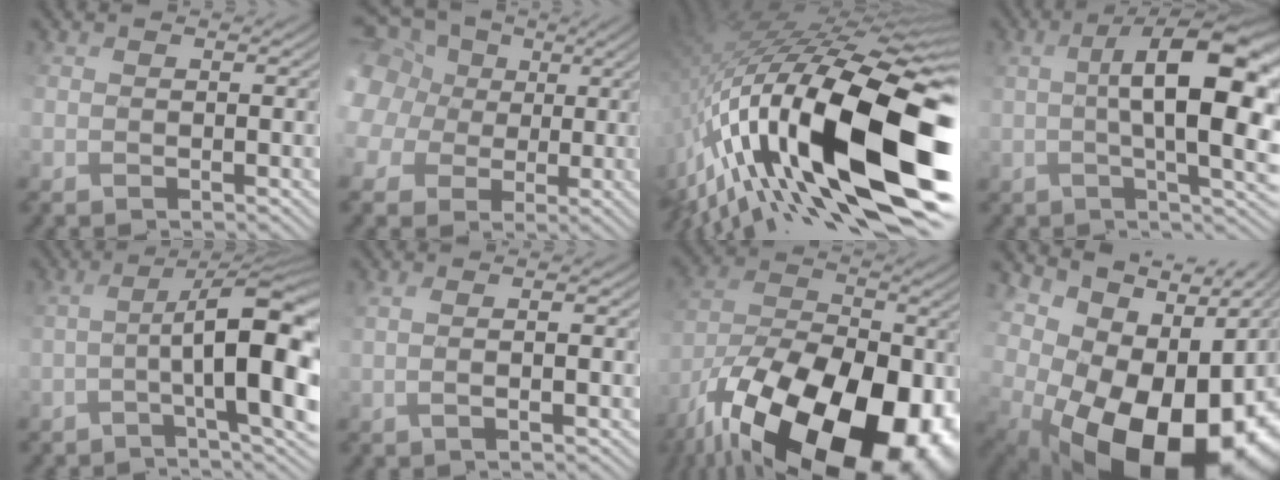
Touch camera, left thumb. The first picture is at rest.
{"total": 14.1, "force": [4.5, 12.4, 5.2], "torque": [-0.238, 0.029, 0.074]}
{"total": 19.1, "force": [-6.0, 7.9, 16.3], "torque": [-0.319, -0.016, -0.099]}
{"total": 12.5, "force": [0.8, 4.1, 11.8], "torque": [-0.165, 0.007, 0.033]}
{"total": 12.2, "force": [-1.9, 2.8, 11.7], "torque": [-0.138, 0.007, -0.013]}
{"total": 2.2, "force": [0.6, 0.5, 2.0], "torque": [-0.034, 0.013, 0.014]}
{"total": 20.6, "force": [-12.8, 10.3, 12.4], "torque": [-0.226, -0.053, -0.190]}
{"total": 18.2, "force": [-2.2, 13.2, 12.2], "torque": [-0.161, 0.007, -0.002]}